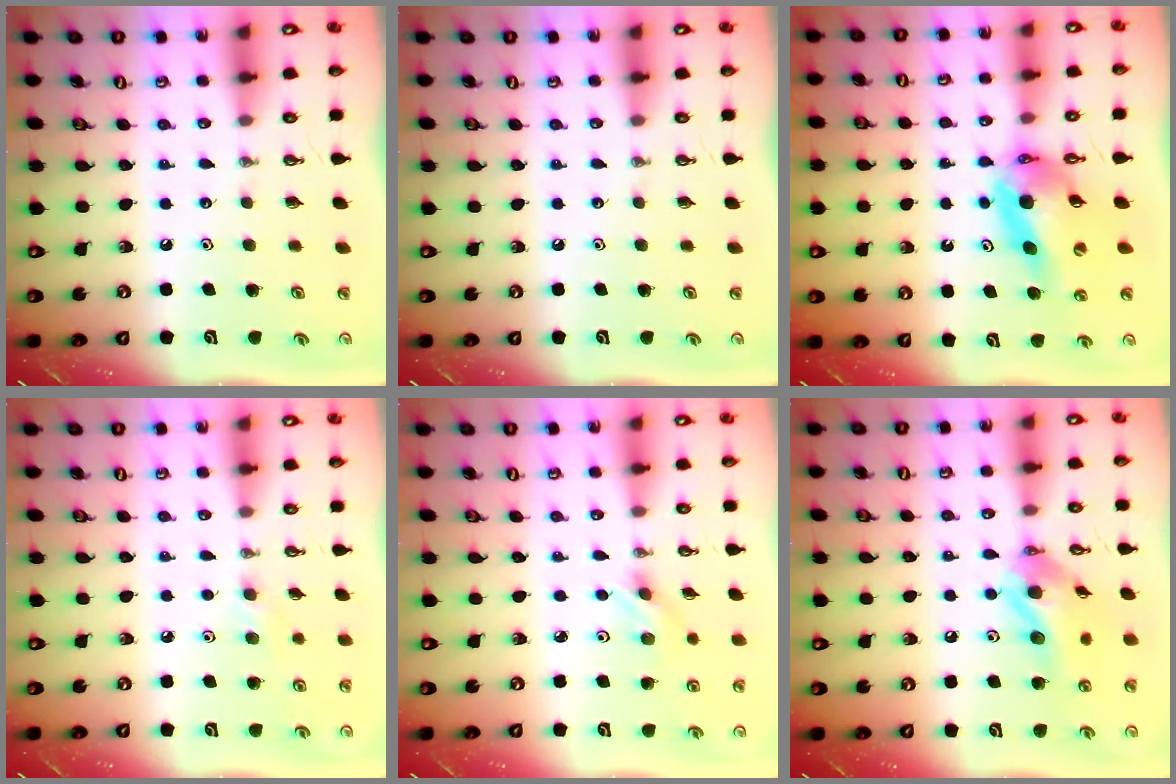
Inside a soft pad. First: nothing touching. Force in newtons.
{"total": 0.0}
{"total": 11.7, "press": 11.6, "slide": 1.4}
{"total": 7.2, "press": 6.2, "slide": 3.7}
{"total": 4.1, "press": 3.9, "slide": 1.3}
{"total": 14.3, "press": 14.2, "slide": 1.8}